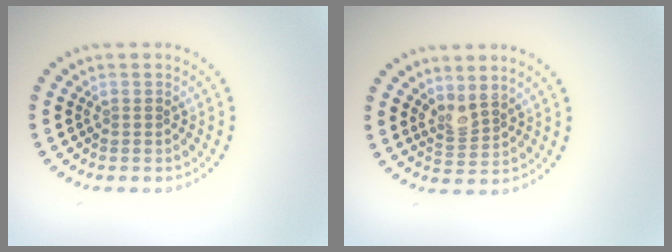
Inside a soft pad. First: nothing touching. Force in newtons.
{"total": 2.0, "press": 1.6, "slide": 1.3}